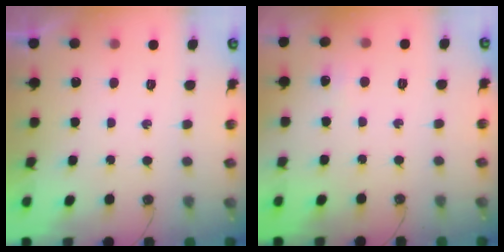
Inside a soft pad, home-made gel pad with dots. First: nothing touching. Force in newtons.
{"total": 3.4, "press": 3.4, "slide": 0.3}